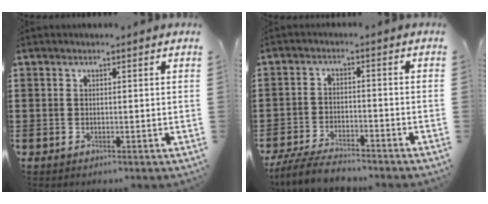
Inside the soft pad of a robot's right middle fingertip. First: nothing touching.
{"total": 5.0, "force": [-4.6, 0.7, 1.8], "torque": [-0.041, -0.003, -0.093]}